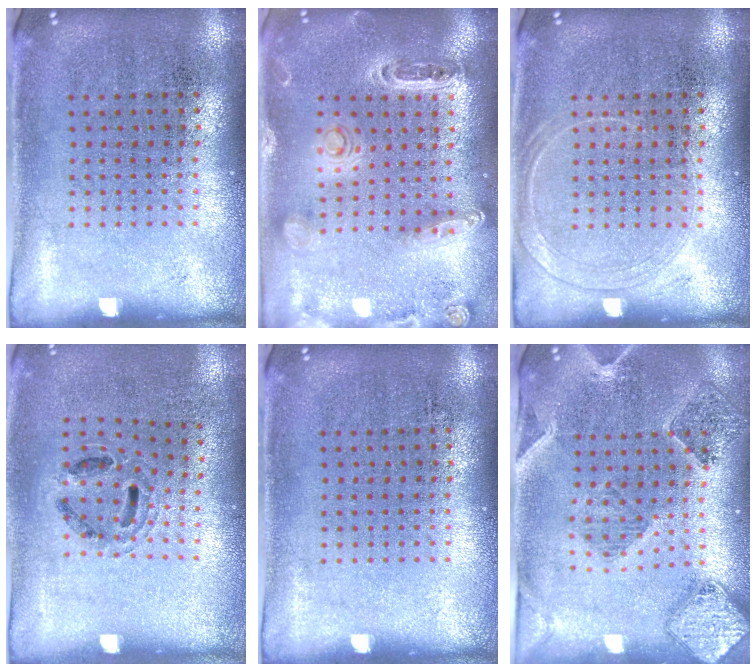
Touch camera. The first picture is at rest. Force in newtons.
{"total": 1.3, "press": 1.2, "slide": 0.2}
{"total": 1.2, "press": 1.2, "slide": 0.2}
{"total": 0.8, "press": 0.8, "slide": 0.3}
{"total": 0.0}
{"total": 1.6, "press": 1.6, "slide": 0.3}